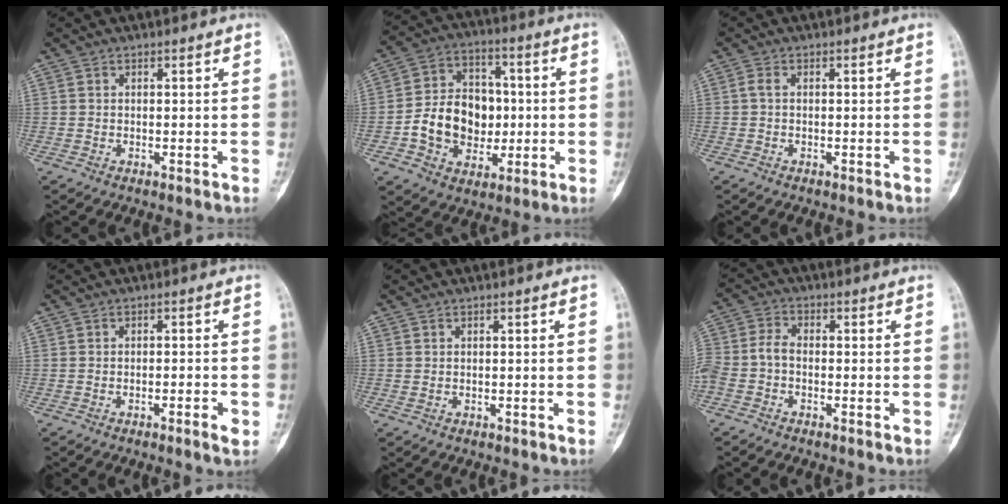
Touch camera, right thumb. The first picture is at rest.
{"total": 15.0, "force": [-1.7, 11.8, 9.2], "torque": [-0.113, 0.031, -0.025]}
{"total": 0.9, "force": [-0.1, 0.4, 0.8], "torque": [-0.020, 0.000, -0.005]}
{"total": 2.3, "force": [-1.1, 0.3, 2.0], "torque": [-0.037, 0.002, -0.018]}
{"total": 0.0}
{"total": 6.3, "force": [-2.2, 3.9, 4.6], "torque": [-0.112, 0.020, -0.050]}